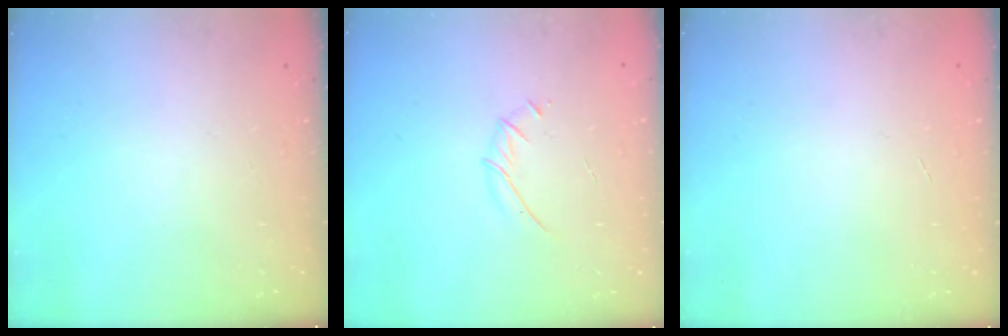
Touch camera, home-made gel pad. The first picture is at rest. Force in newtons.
{"total": 3.7, "press": 3.5, "slide": 0.9}
{"total": 0.0}